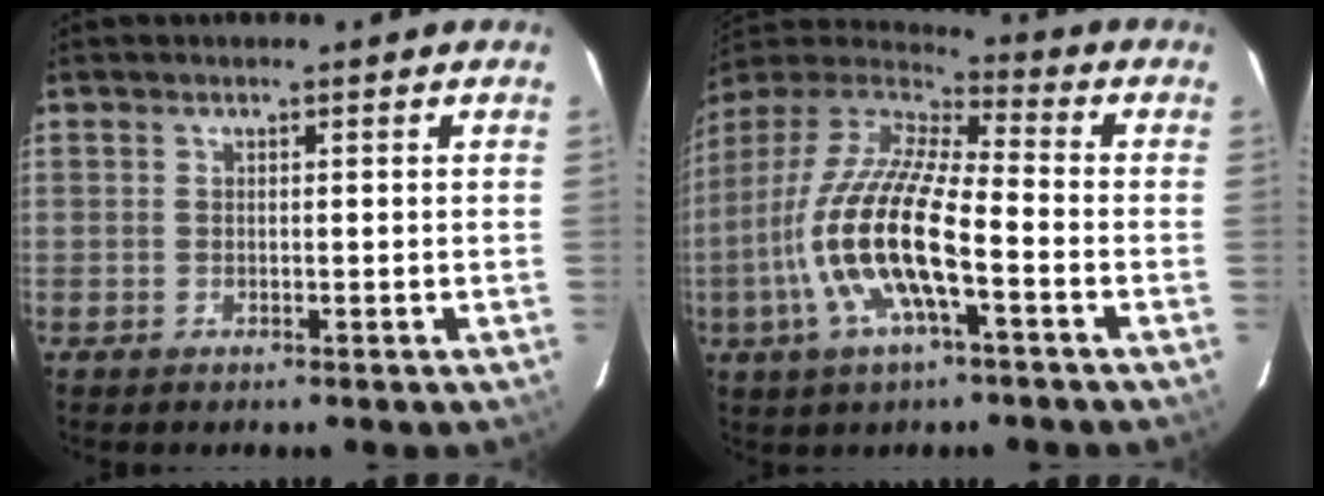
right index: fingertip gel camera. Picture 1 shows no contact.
{"total": 18.7, "force": [-5.7, 5.1, 17.1], "torque": [-0.341, -0.016, -0.118]}